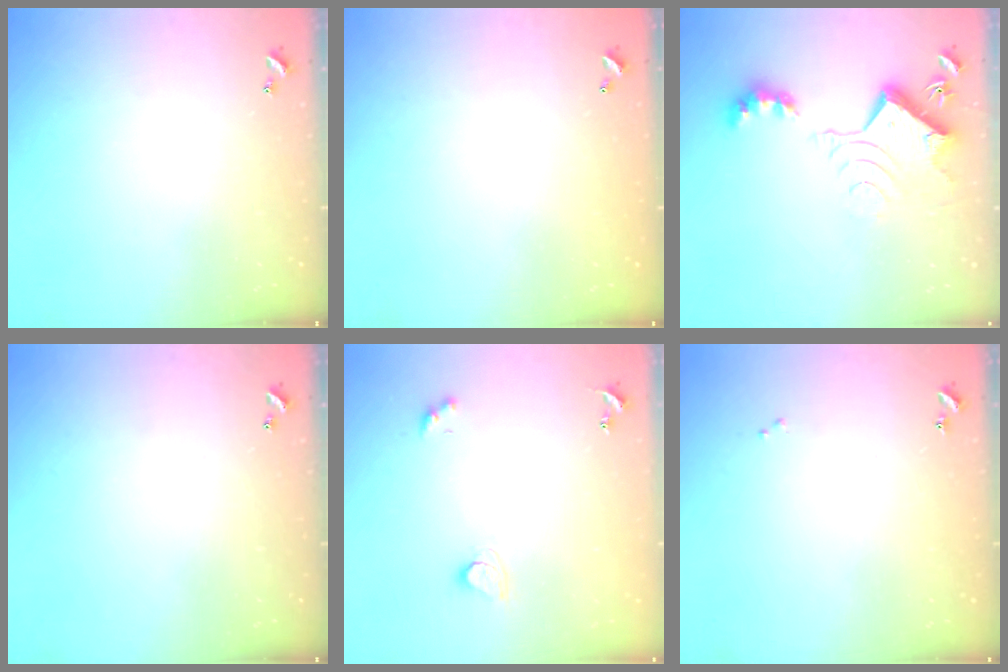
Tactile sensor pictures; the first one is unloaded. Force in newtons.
{"total": 2.8, "press": 2.8, "slide": 0.1}
{"total": 9.8, "press": 9.8, "slide": 0.7}
{"total": 0.0}
{"total": 2.8, "press": 2.8, "slide": 0.6}
{"total": 0.0}